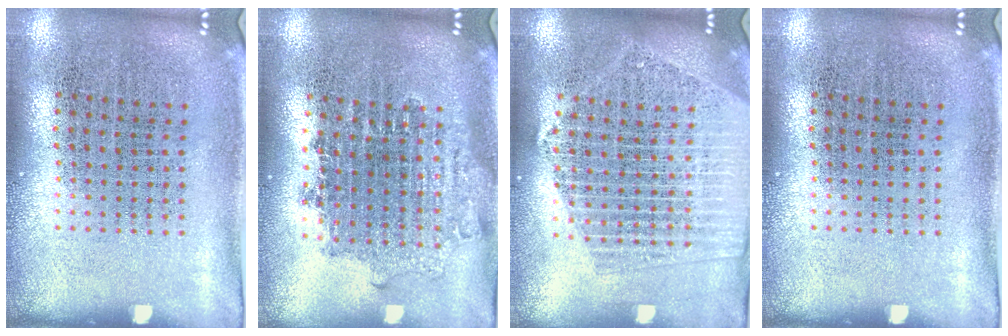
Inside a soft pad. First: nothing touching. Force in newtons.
{"total": 1.7, "press": 1.4, "slide": 1.0}
{"total": 2.1, "press": 2.0, "slide": 0.9}
{"total": 0.0}